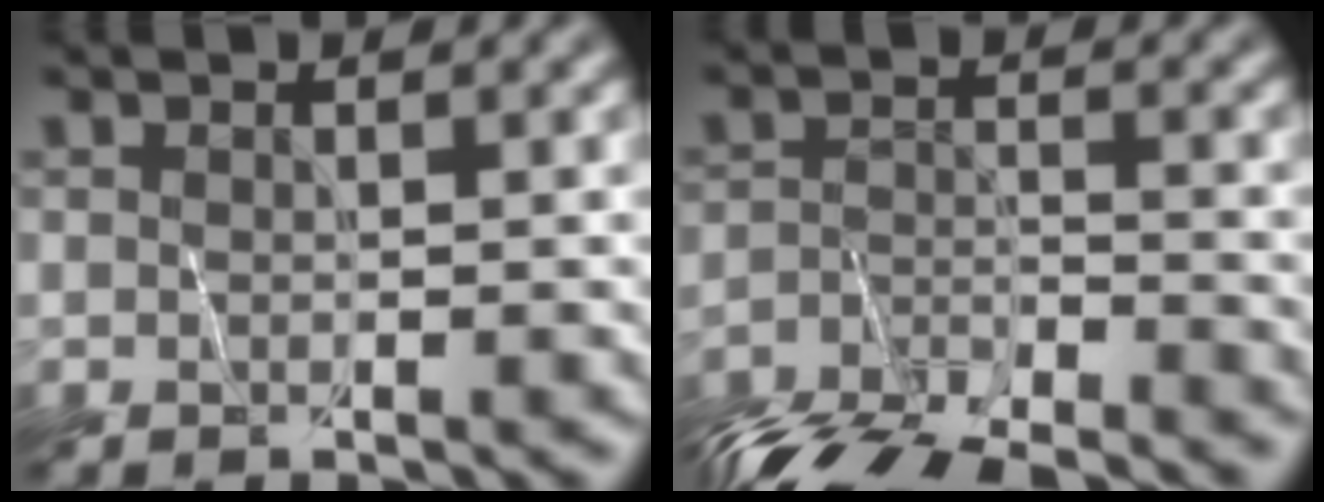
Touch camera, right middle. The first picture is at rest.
{"total": 8.8, "force": [-8.4, 1.2, 2.2], "torque": [-0.038, -0.022, -0.146]}